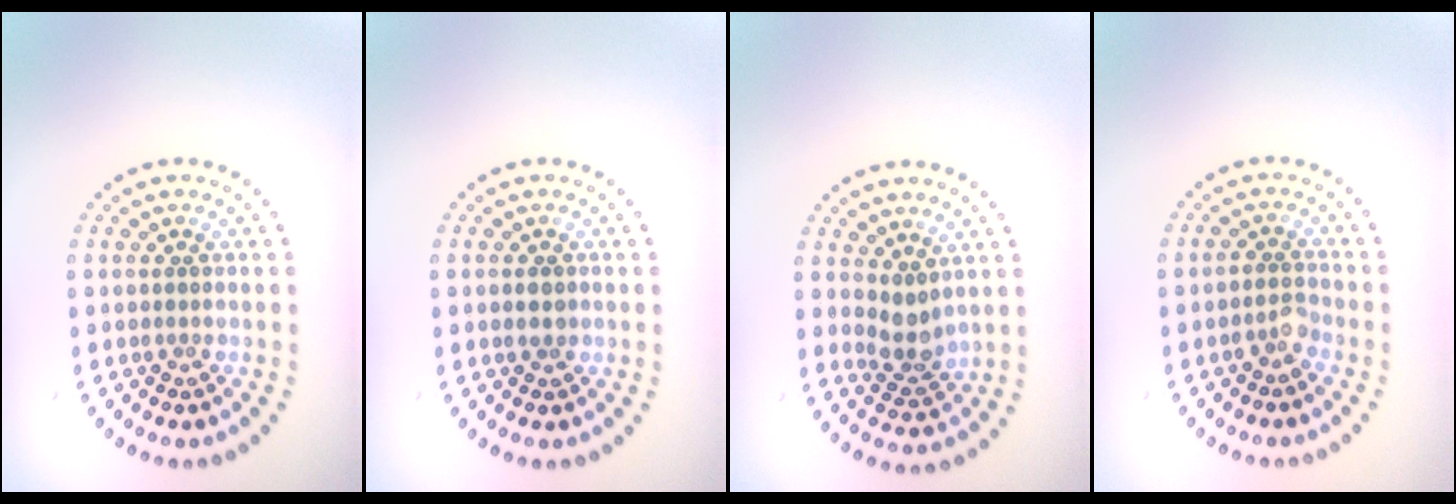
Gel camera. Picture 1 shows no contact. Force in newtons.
{"total": 1.2, "press": 1.2, "slide": 0.2}
{"total": 2.3, "press": 1.8, "slide": 1.4}
{"total": 1.6, "press": 1.4, "slide": 0.9}